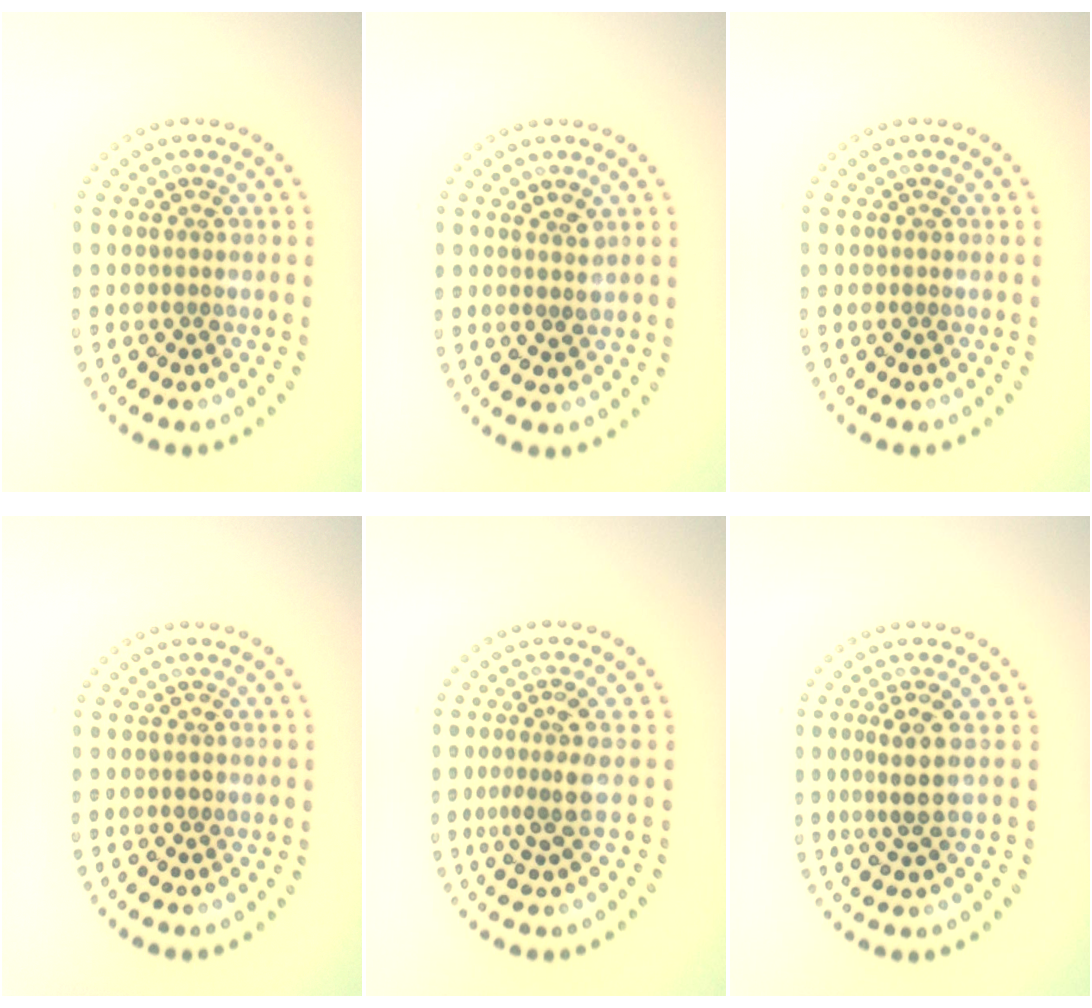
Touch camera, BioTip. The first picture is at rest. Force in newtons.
{"total": 1.3, "press": 1.3, "slide": 0.4}
{"total": 0.0}
{"total": 0.9, "press": 0.9, "slide": 0.1}
{"total": 2.8, "press": 2.0, "slide": 1.9}
{"total": 3.0, "press": 2.3, "slide": 1.8}